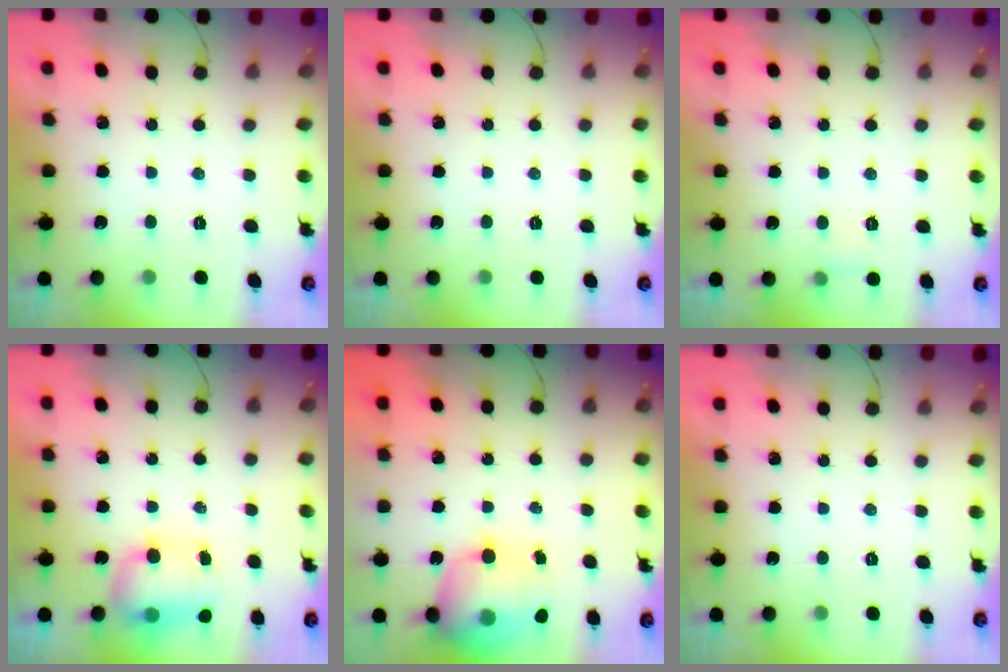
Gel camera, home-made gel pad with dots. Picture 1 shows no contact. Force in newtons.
{"total": 0.0}
{"total": 3.1, "press": 3.0, "slide": 0.8}
{"total": 11.5, "press": 8.8, "slide": 7.4}
{"total": 17.2, "press": 16.7, "slide": 4.1}
{"total": 0.0}